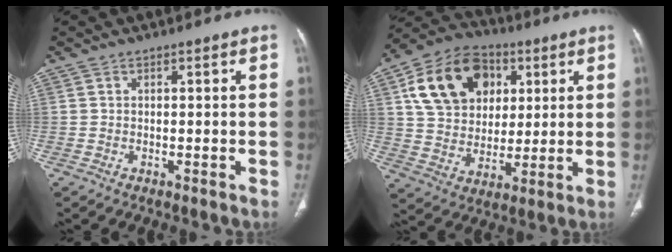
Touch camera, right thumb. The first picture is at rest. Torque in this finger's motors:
{"motor_torque": [0.68, 3.33, 1.40, 0.21, 0.15]}